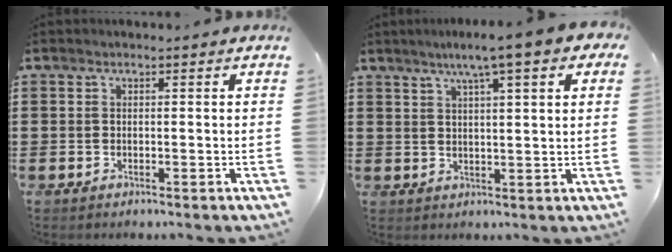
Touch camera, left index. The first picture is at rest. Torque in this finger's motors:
{"motor_torque": [2.14, 0.00, 0.53, 0.21]}